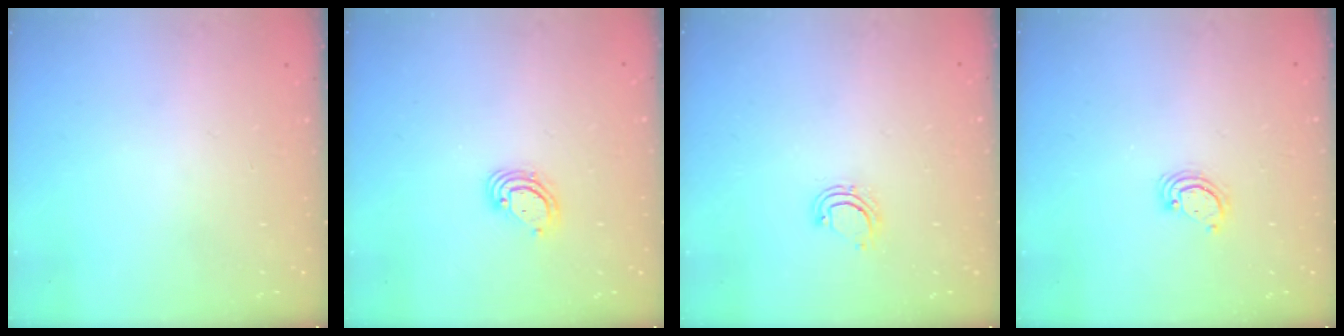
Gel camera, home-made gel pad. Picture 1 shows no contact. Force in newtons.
{"total": 4.1, "press": 4.1, "slide": 0.3}
{"total": 5.4, "press": 5.4, "slide": 0.5}
{"total": 2.6, "press": 2.6, "slide": 0.3}